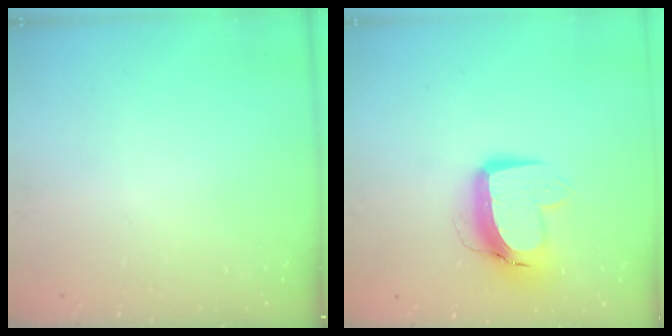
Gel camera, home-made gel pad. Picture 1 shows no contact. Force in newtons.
{"total": 11.6, "press": 11.5, "slide": 1.3}